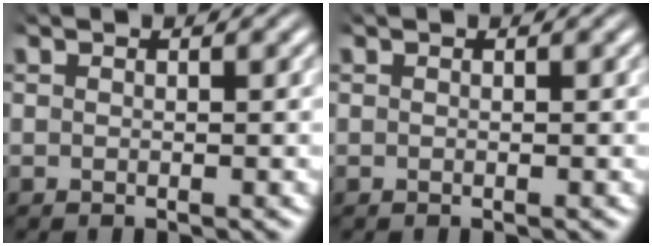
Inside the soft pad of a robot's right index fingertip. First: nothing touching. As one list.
[{"total": 0.0}]